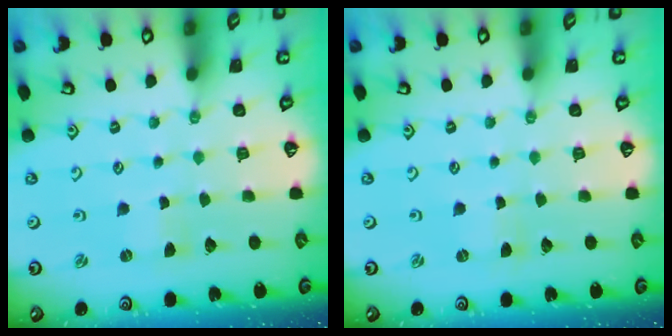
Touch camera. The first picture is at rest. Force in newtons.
{"total": 0.0}